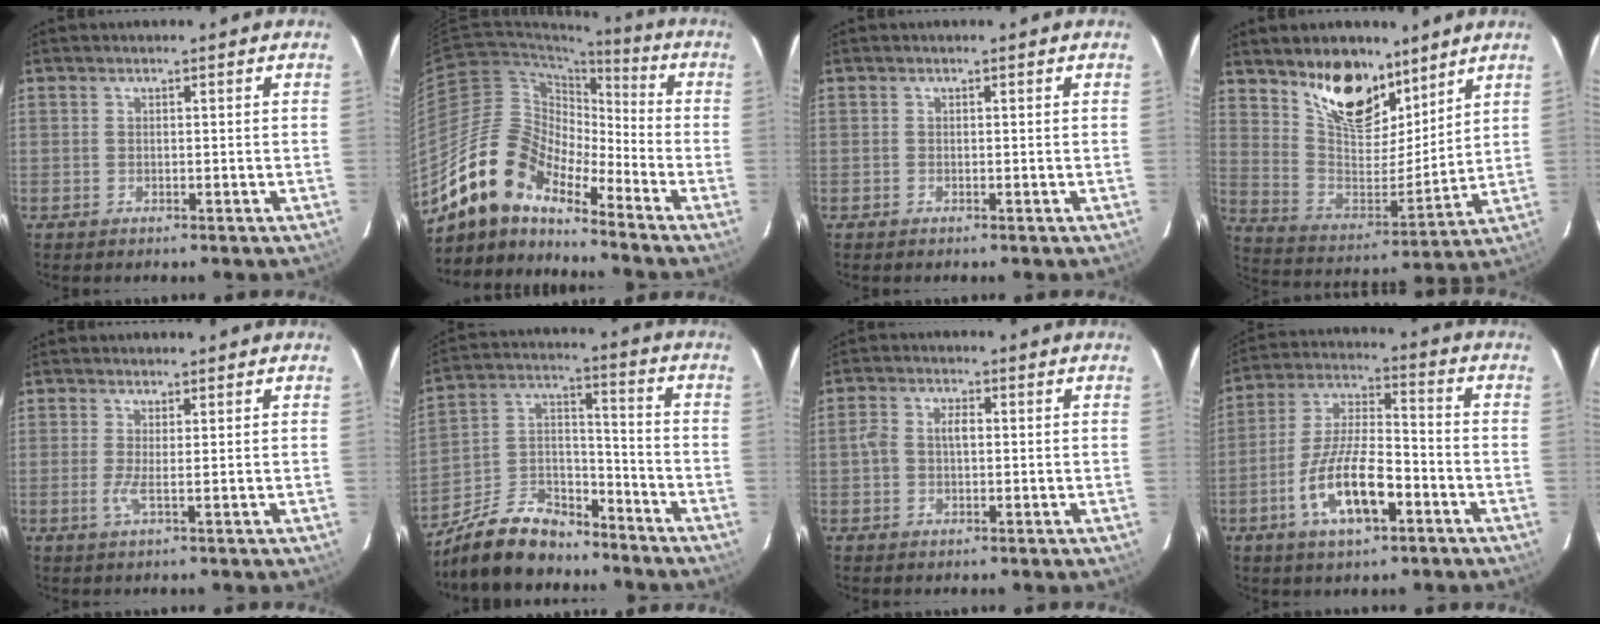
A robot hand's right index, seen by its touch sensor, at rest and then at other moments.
{"total": 14.9, "force": [-12.2, 5.7, 6.5], "torque": [-0.112, 0.008, -0.240]}
{"total": 0.0}
{"total": 16.0, "force": [11.2, 7.8, 8.4], "torque": [-0.151, -0.003, 0.205]}
{"total": 1.8, "force": [0.0, -0.2, 1.8], "torque": [-0.038, -0.005, -0.004]}
{"total": 13.7, "force": [-10.5, 6.5, 5.7], "torque": [-0.132, 0.033, -0.182]}
{"total": 3.7, "force": [-0.2, 2.6, 2.7], "torque": [-0.052, 0.010, -0.004]}
{"total": 13.6, "force": [-6.0, 4.8, 11.2], "torque": [-0.231, -0.002, -0.107]}